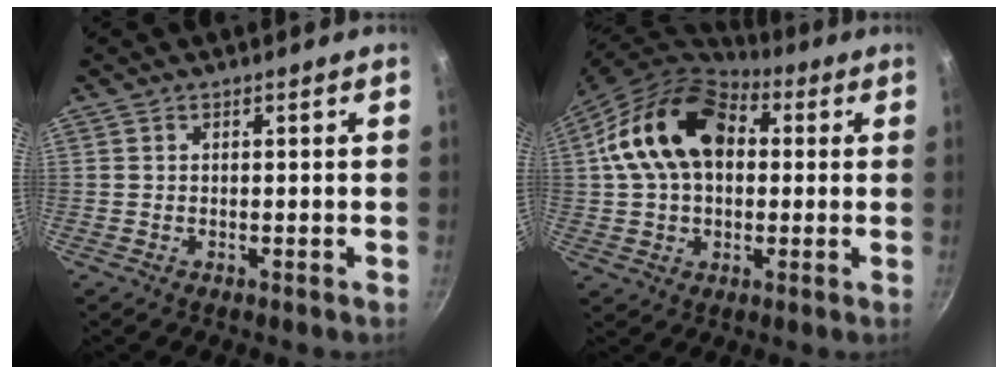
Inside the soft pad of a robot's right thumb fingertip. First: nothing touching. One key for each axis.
{"total": 18.4, "fx": 3.2, "fy": 12.8, "fz": 12.9, "tx": -0.202, "ty": 0.028, "tz": 0.041}